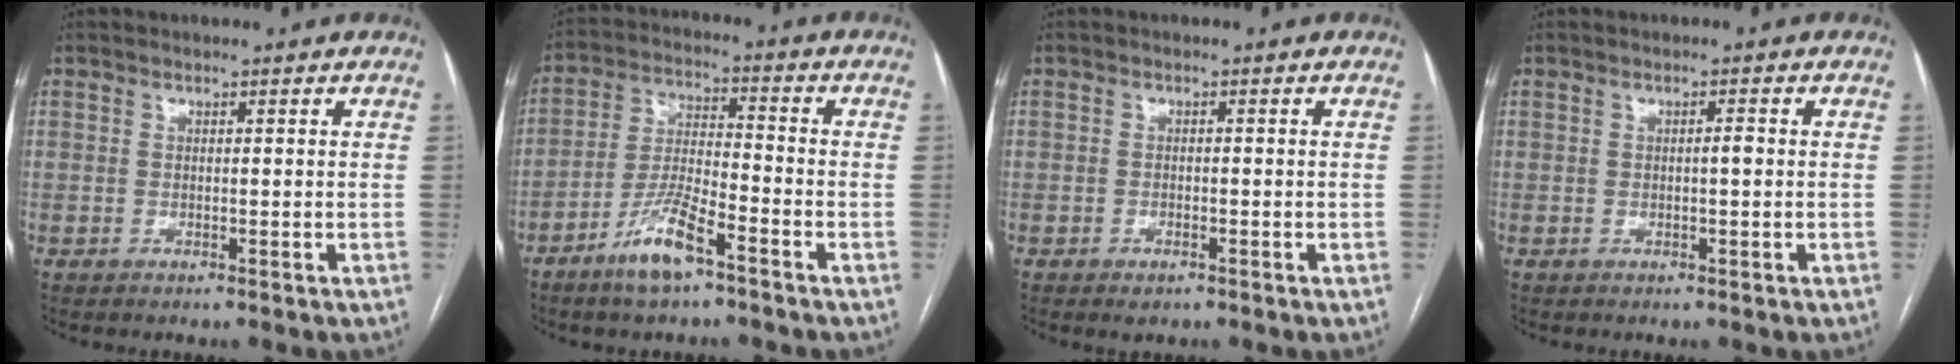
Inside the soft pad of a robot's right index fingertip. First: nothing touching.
{"total": 9.0, "force": [-5.8, 1.6, 6.7], "torque": [-0.141, -0.009, -0.113]}
{"total": 1.6, "force": [-1.0, 0.8, 1.0], "torque": [-0.014, 0.000, -0.011]}
{"total": 1.1, "force": [-0.1, 0.1, 1.1], "torque": [-0.016, 0.002, -0.002]}